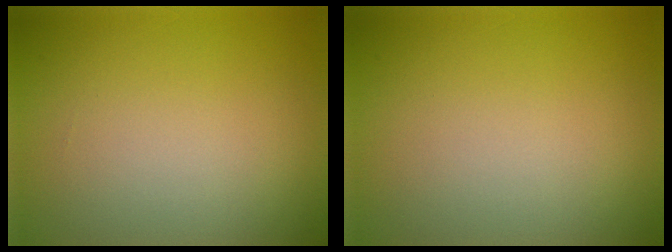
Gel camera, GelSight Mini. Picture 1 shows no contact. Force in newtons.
{"total": 0.0}